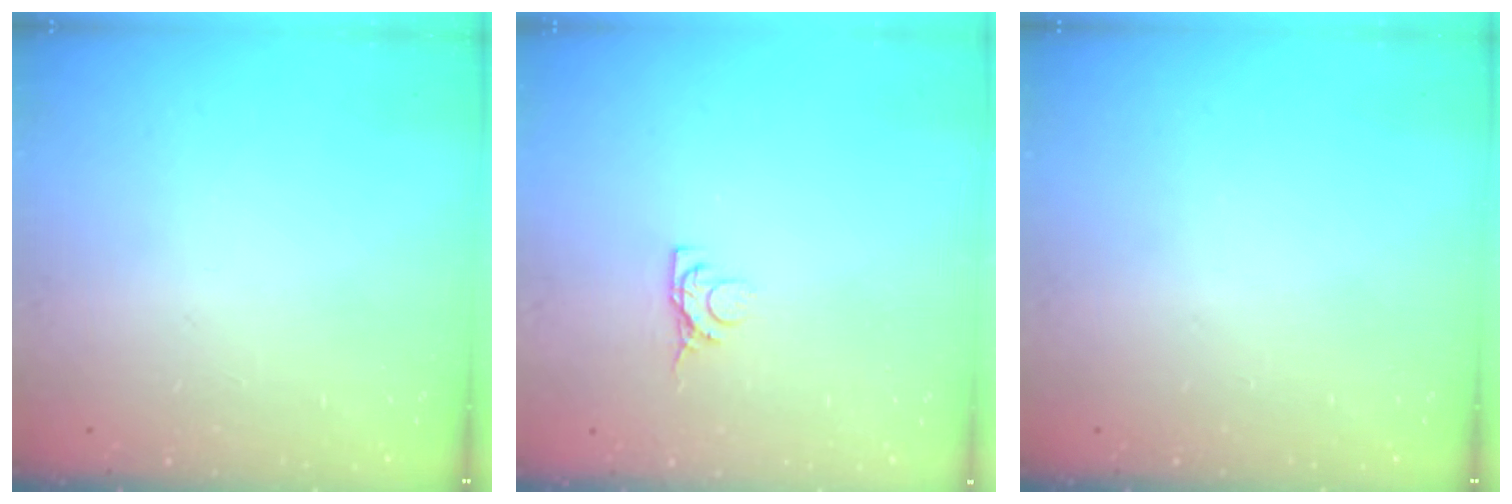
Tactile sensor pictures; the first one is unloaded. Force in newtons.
{"total": 4.6, "press": 4.6, "slide": 0.8}
{"total": 0.0}